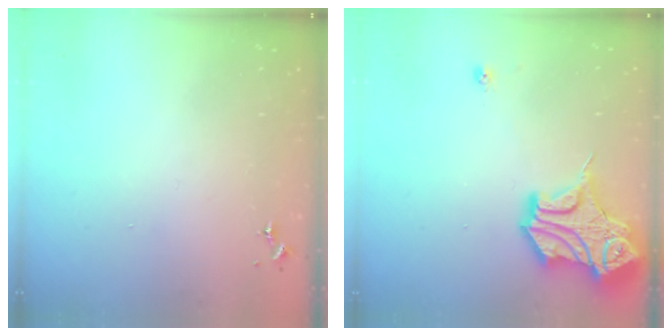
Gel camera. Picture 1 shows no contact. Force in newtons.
{"total": 17.8, "press": 17.7, "slide": 2.0}